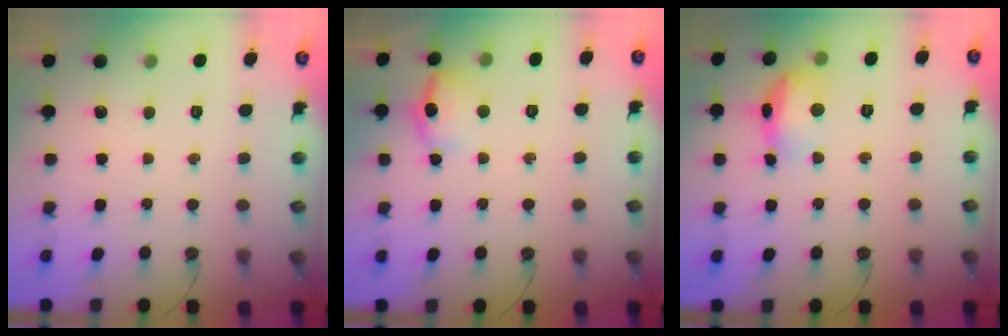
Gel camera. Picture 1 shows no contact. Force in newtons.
{"total": 10.8, "press": 10.7, "slide": 1.4}
{"total": 13.8, "press": 13.8, "slide": 1.0}